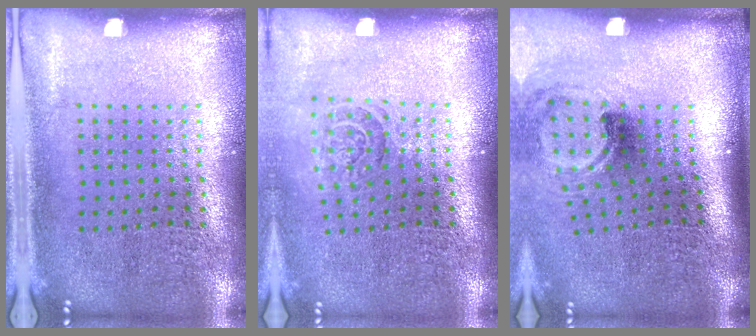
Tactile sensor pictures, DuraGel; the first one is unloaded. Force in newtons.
{"total": 1.5, "press": 1.2, "slide": 1.0}
{"total": 1.9, "press": 1.2, "slide": 1.4}